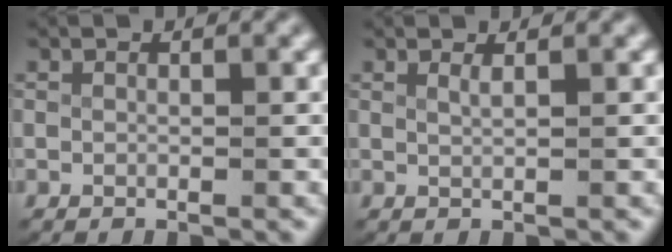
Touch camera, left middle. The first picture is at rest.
{"total": 0.7, "force": [0.4, -0.4, 0.5], "torque": [-0.014, -0.008, 0.014]}